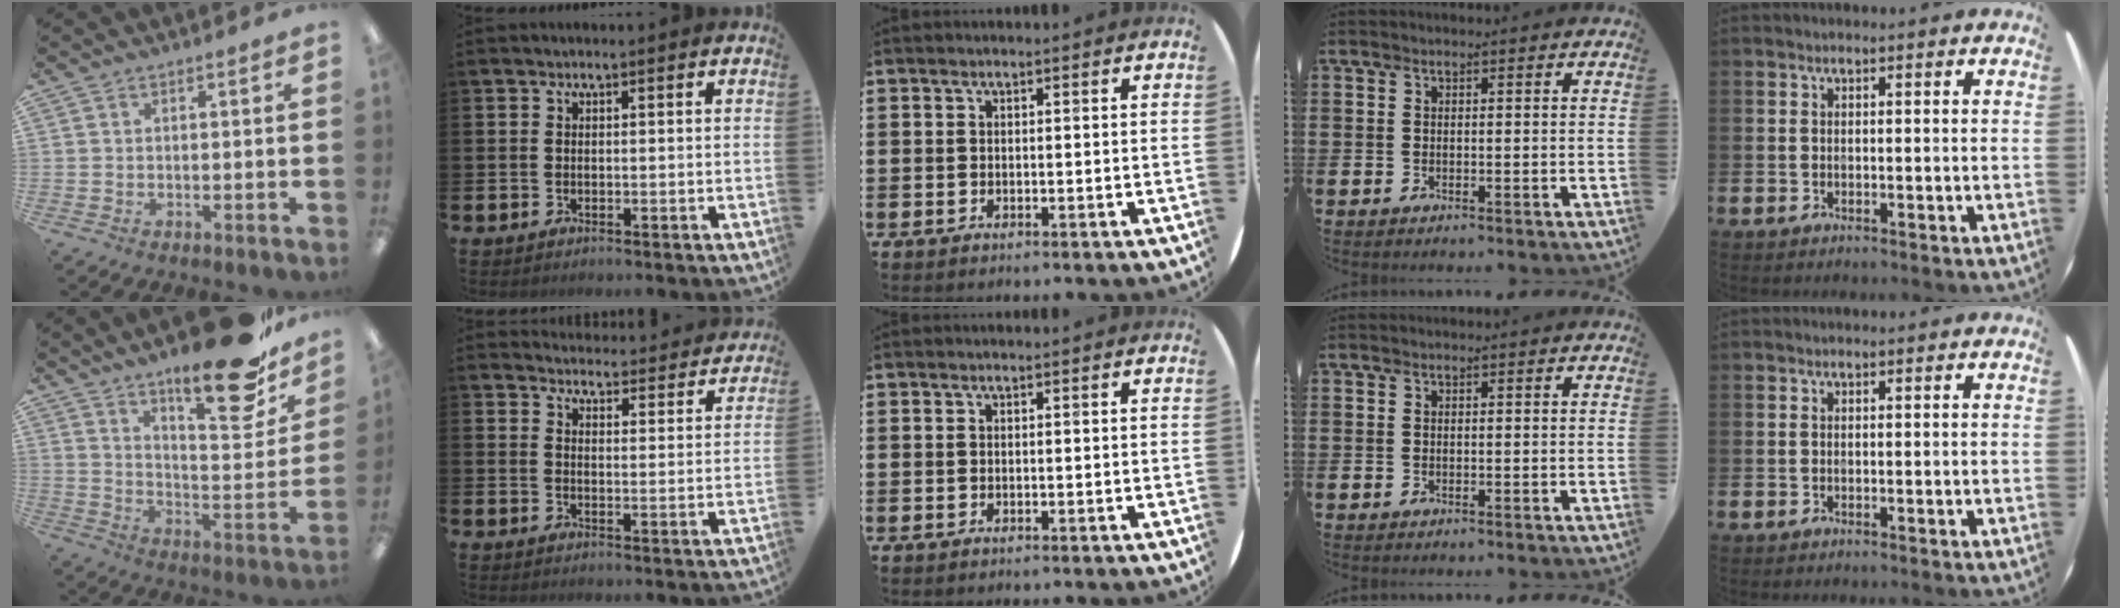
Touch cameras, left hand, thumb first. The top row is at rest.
{"thumb": {"total": 20.6, "force": [15.6, 5.7, 12.2], "torque": [-0.169, -0.114, 0.252]}, "index": {"total": 4.1, "force": [4.1, 0.6, 0.1], "torque": [-0.013, -0.035, 0.069]}}